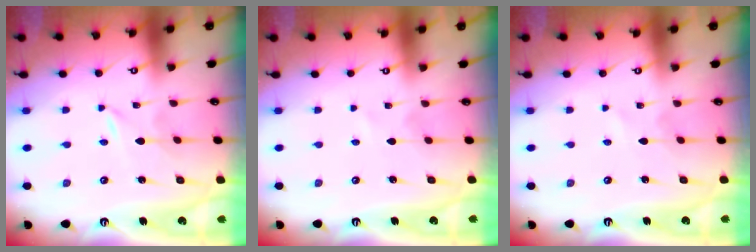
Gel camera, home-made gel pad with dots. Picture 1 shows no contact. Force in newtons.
{"total": 0.0}
{"total": 2.2, "press": 2.2, "slide": 0.2}